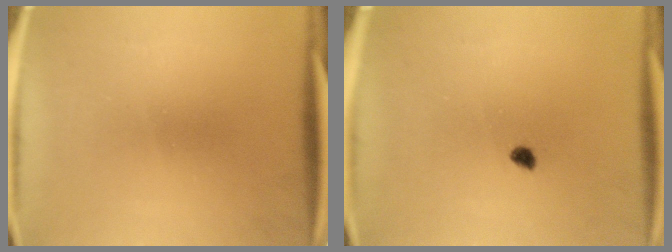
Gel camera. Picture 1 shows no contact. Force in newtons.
{"total": 1.3}